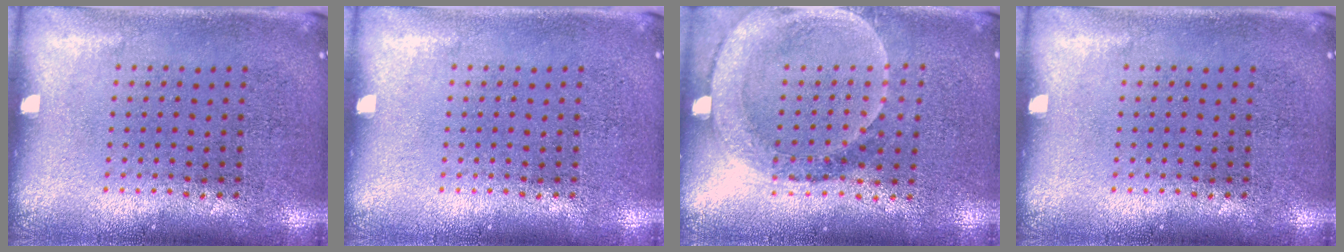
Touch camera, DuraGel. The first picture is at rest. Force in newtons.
{"total": 0.0}
{"total": 1.8, "press": 1.6, "slide": 0.8}
{"total": 0.0}